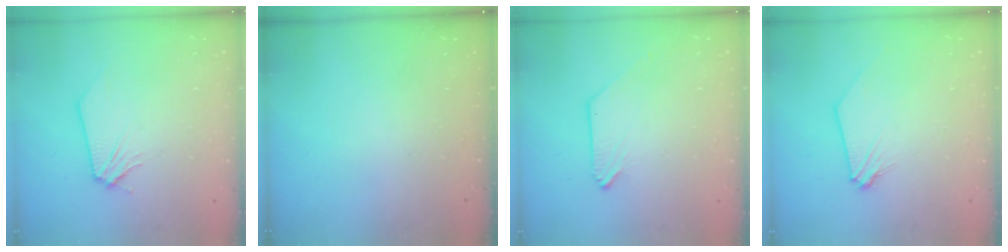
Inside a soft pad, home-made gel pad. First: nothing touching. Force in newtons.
{"total": 0.0}
{"total": 0.0}
{"total": 0.0}